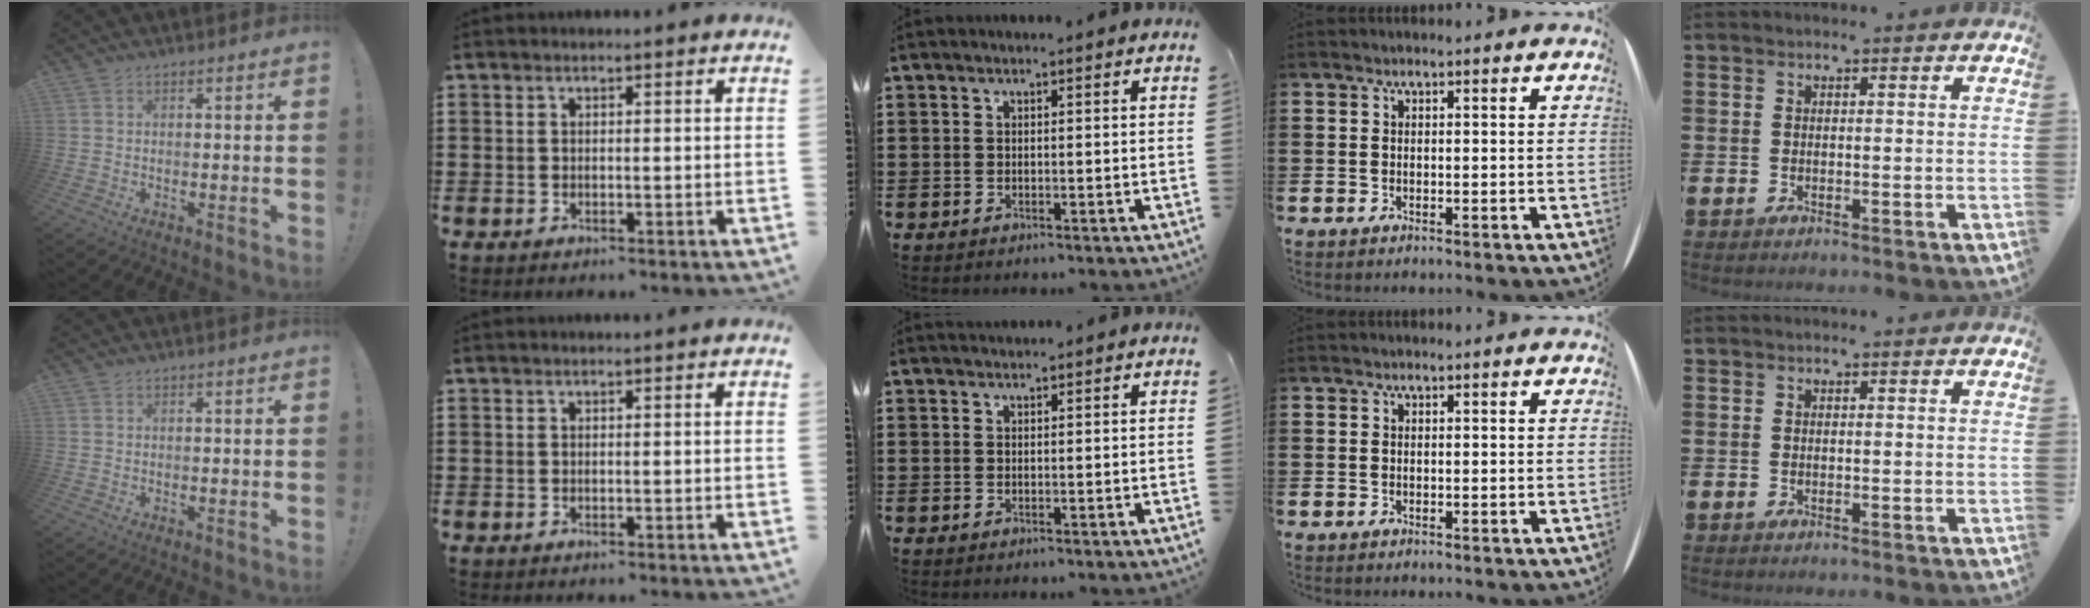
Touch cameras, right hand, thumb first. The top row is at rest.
{"middle": {"total": 0.7, "force": [0.7, 0.2, -0.1], "torque": [0.007, -0.003, 0.012]}}